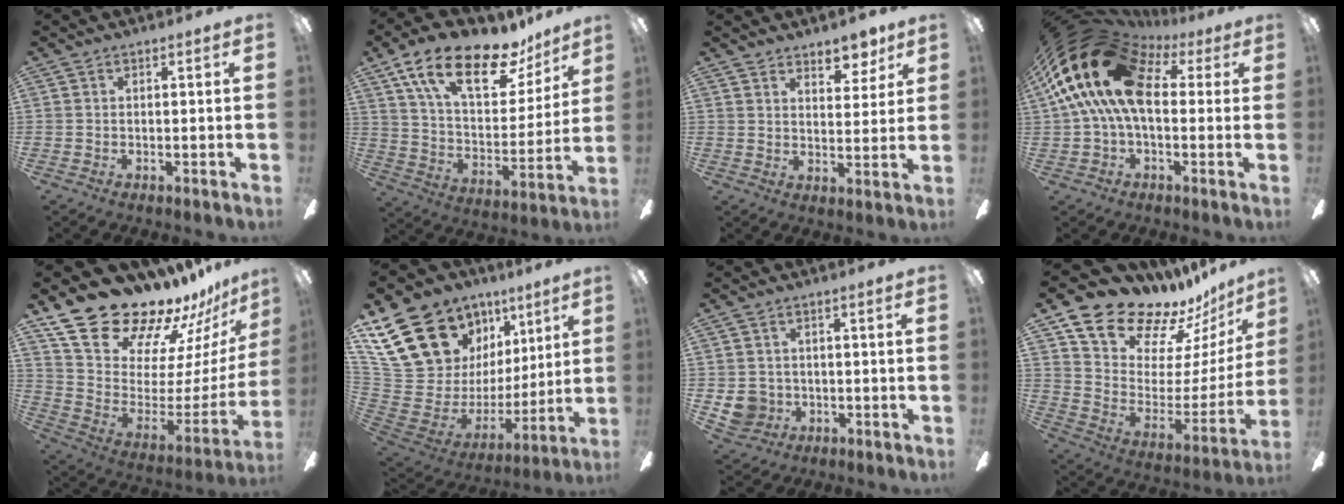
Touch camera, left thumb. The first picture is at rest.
{"total": 21.9, "force": [14.4, 9.5, 13.4], "torque": [-0.225, -0.076, 0.249]}
{"total": 6.6, "force": [5.5, 3.0, 2.1], "torque": [-0.015, -0.031, 0.096]}
{"total": 24.5, "force": [5.3, 14.3, 19.2], "torque": [-0.387, -0.001, 0.088]}
{"total": 22.8, "force": [19.8, 7.9, 8.0], "torque": [-0.146, -0.156, 0.370]}
{"total": 22.6, "force": [13.2, 15.2, 10.1], "torque": [-0.211, -0.082, 0.274]}
{"total": 5.4, "force": [-0.6, 5.3, 1.2], "torque": [-0.043, 0.007, -0.008]}
{"total": 18.0, "force": [15.8, 7.5, 4.3], "torque": [-0.087, -0.134, 0.290]}